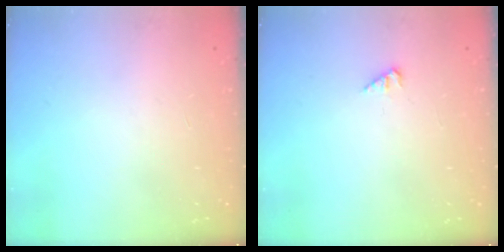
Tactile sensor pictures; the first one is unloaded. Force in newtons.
{"total": 2.4, "press": 2.4, "slide": 0.2}